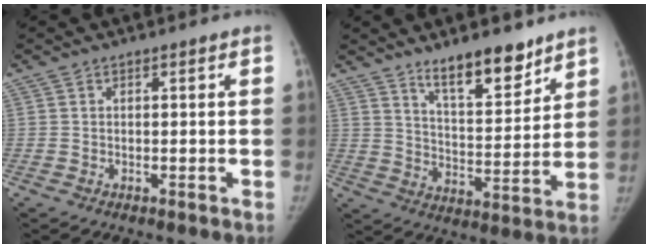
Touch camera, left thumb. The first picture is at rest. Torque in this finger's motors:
{"motor_torque": [0.53, -0.32, 0.85, -1.17, 0.05]}